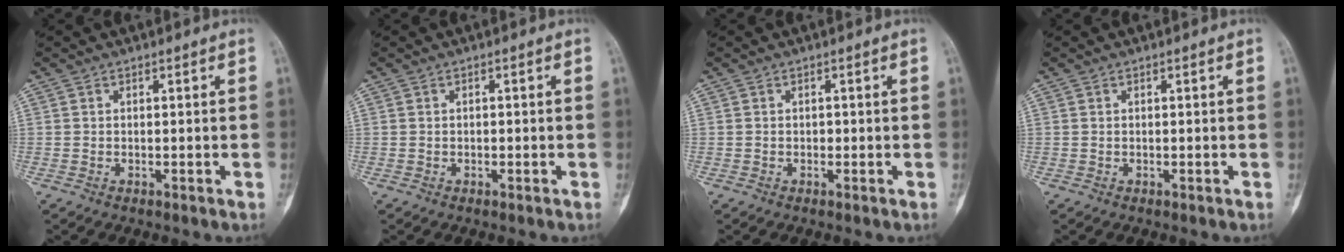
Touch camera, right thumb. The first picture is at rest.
{"total": 0.0}
{"total": 0.5, "force": [-0.1, 0.4, 0.3], "torque": [0.002, 0.003, -0.004]}
{"total": 0.0}